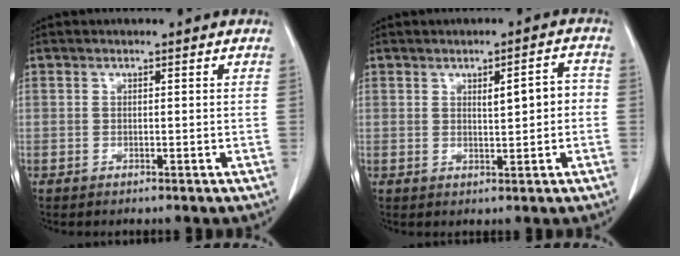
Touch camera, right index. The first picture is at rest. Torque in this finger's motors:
{"motor_torque": [0.13, 0.03, 0.10, 0.03]}